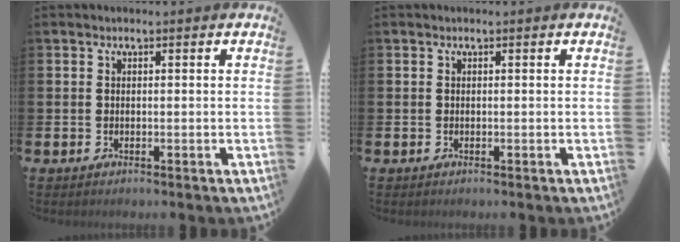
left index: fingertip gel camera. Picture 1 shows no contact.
{"total": 0.0}